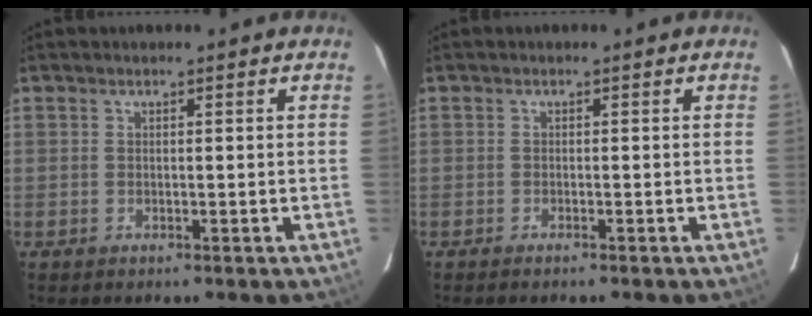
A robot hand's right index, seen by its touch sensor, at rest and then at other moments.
{"total": 1.3, "force": [-1.1, 0.1, 0.7], "torque": [-0.012, -0.002, -0.012]}